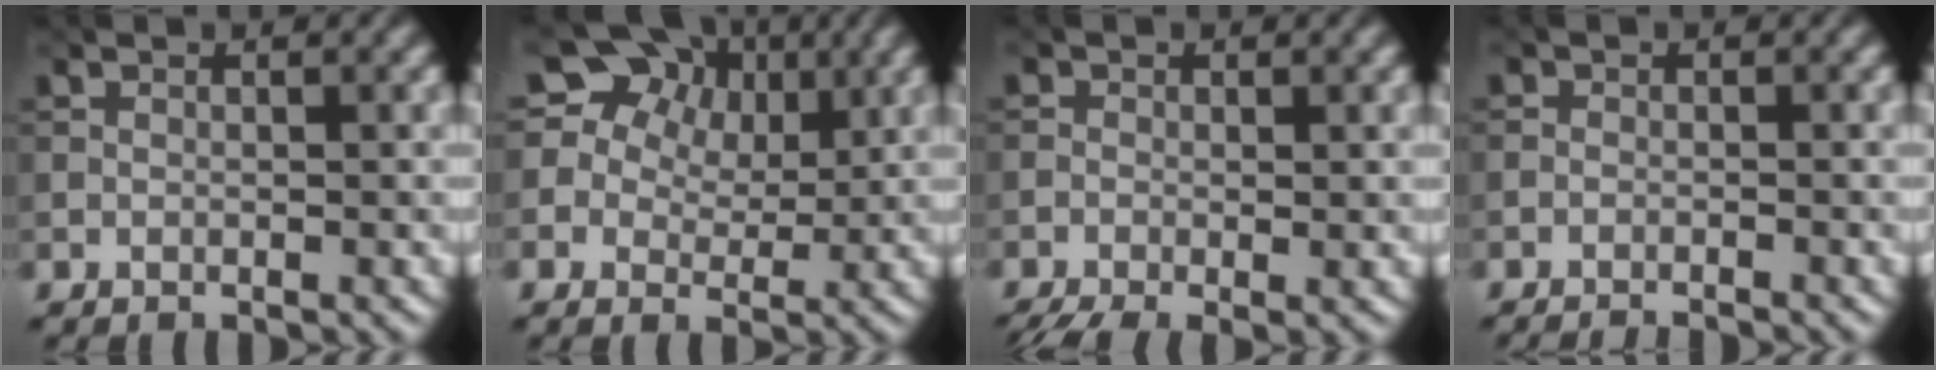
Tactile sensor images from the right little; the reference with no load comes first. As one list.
[{"total": 15.0, "force": [7.6, 11.0, 6.7], "torque": [-0.150, 0.050, 0.130]}, {"total": 2.9, "force": [-2.0, 0.9, 1.9], "torque": [-0.038, -0.013, -0.035]}, {"total": 2.1, "force": [-2.1, 0.1, 0.2], "torque": [0.007, -0.007, -0.028]}]